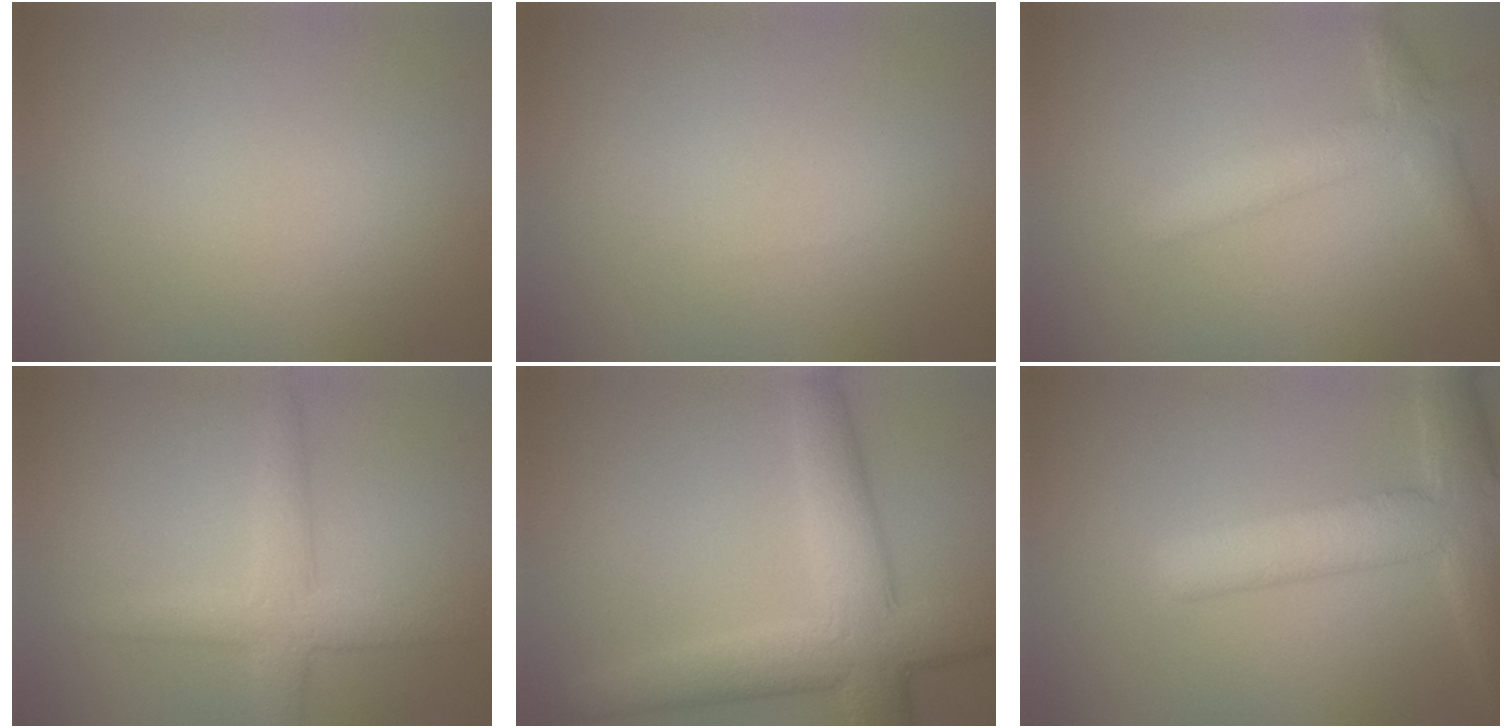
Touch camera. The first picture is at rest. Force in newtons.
{"total": 0.0}
{"total": 3.1, "press": 3.1, "slide": 0.2}
{"total": 3.7, "press": 3.7, "slide": 0.2}
{"total": 7.4, "press": 7.4, "slide": 0.3}
{"total": 6.9, "press": 6.9, "slide": 0.4}